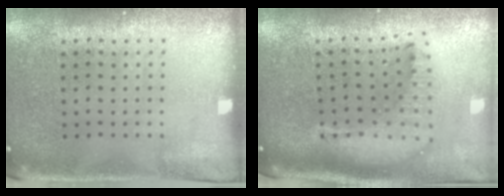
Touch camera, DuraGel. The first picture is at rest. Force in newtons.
{"total": 2.1, "press": 1.6, "slide": 1.3}